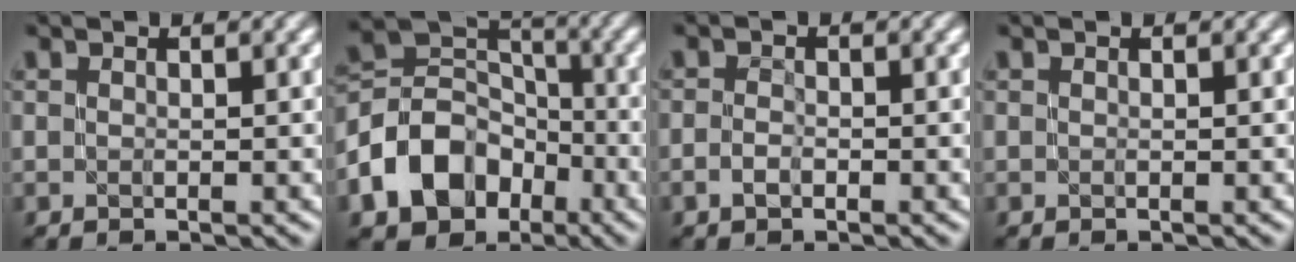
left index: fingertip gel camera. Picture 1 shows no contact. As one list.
[{"total": 9.4, "force": [-4.4, 6.8, 4.7], "torque": [-0.086, 0.006, -0.092]}, {"total": 1.1, "force": [-0.7, 0.6, 0.6], "torque": [-0.015, 0.003, -0.016]}, {"total": 0.0}]